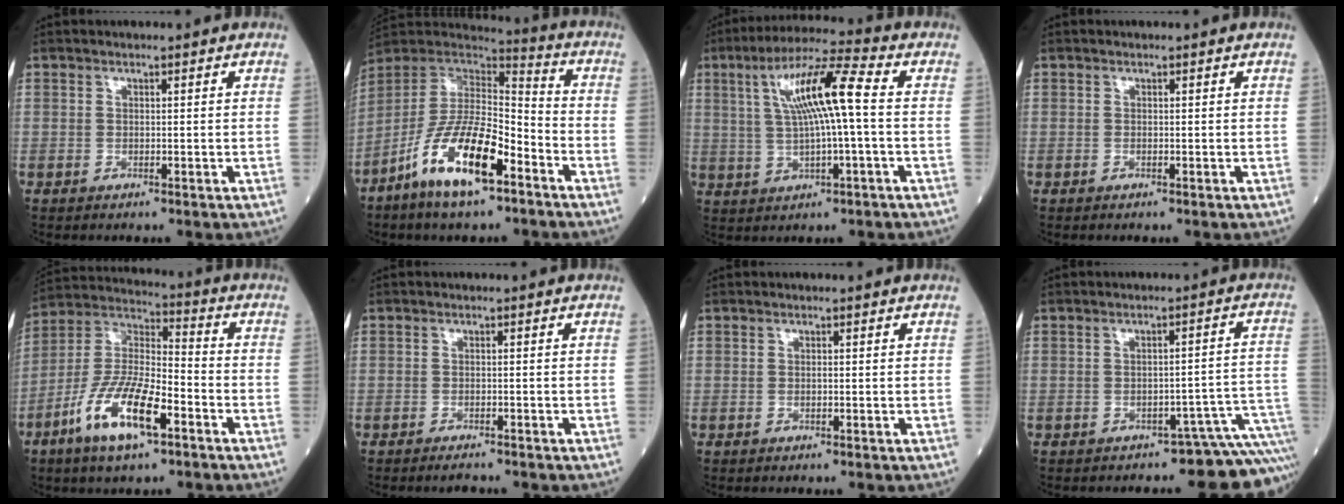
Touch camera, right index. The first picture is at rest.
{"total": 17.0, "force": [-8.9, 4.9, 13.6], "torque": [-0.274, -0.011, -0.163]}
{"total": 11.9, "force": [1.5, 1.4, 11.7], "torque": [-0.221, 0.024, 0.028]}
{"total": 0.0}
{"total": 15.0, "force": [-7.2, 4.5, 12.4], "torque": [-0.260, -0.002, -0.133]}
{"total": 3.0, "force": [-2.6, 0.9, 1.3], "torque": [-0.025, -0.006, -0.035]}
{"total": 0.7, "force": [-0.1, 0.4, 0.5], "torque": [-0.018, 0.000, -0.001]}
{"total": 10.4, "force": [-9.6, 1.8, 3.5], "torque": [-0.012, 0.059, -0.114]}